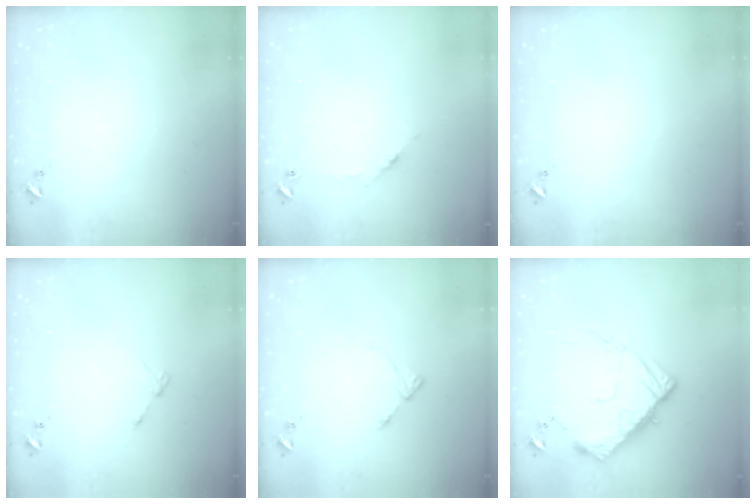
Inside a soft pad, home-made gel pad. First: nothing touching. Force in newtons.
{"total": 4.1, "press": 4.1, "slide": 0.3}
{"total": 0.0}
{"total": 4.0, "press": 3.9, "slide": 0.5}
{"total": 3.1, "press": 3.1, "slide": 0.4}
{"total": 14.8, "press": 14.7, "slide": 1.4}